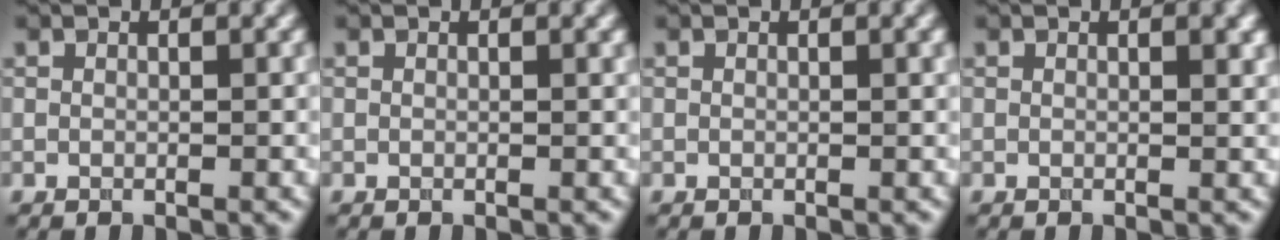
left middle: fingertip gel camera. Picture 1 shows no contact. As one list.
[{"total": 0.0}, {"total": 0.6, "force": [0.2, 0.1, 0.6], "torque": [-0.007, 0.003, 0.002]}, {"total": 1.2, "force": [0.5, 0.4, 1.1], "torque": [-0.012, -0.002, 0.008]}]